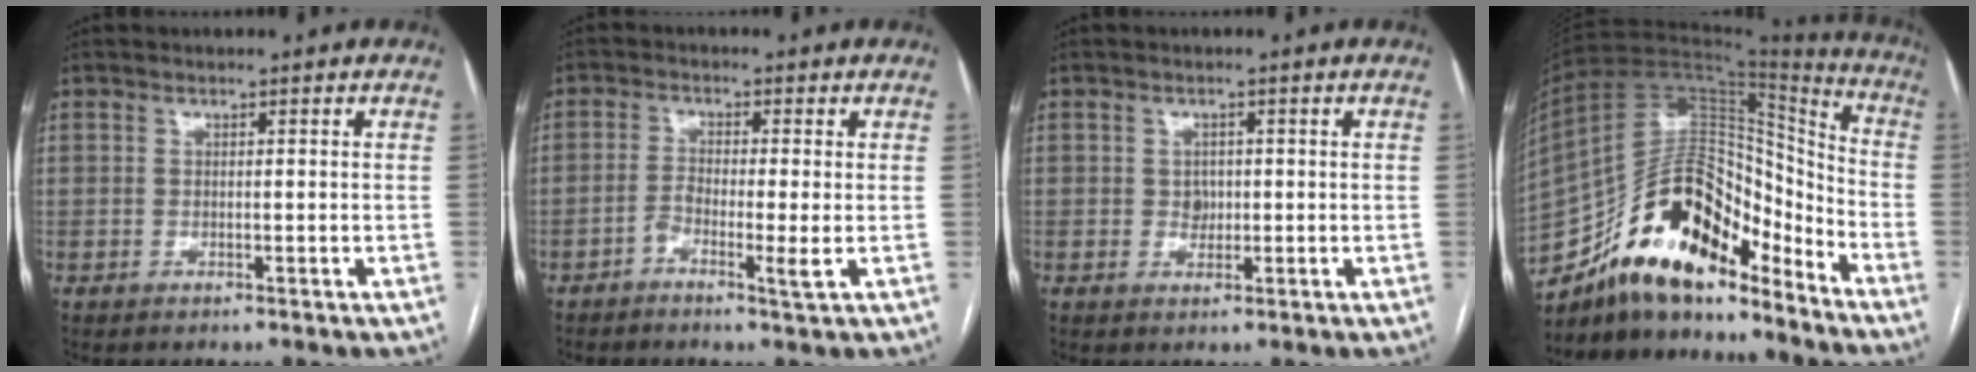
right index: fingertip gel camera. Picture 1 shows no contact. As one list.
[{"total": 3.6, "force": [-1.5, 0.2, 3.3], "torque": [-0.063, 0.000, -0.030]}, {"total": 1.9, "force": [0.0, 1.6, 1.0], "torque": [-0.012, 0.003, 0.002]}, {"total": 19.6, "force": [-15.0, 6.7, 10.7], "torque": [-0.187, 0.043, -0.262]}]